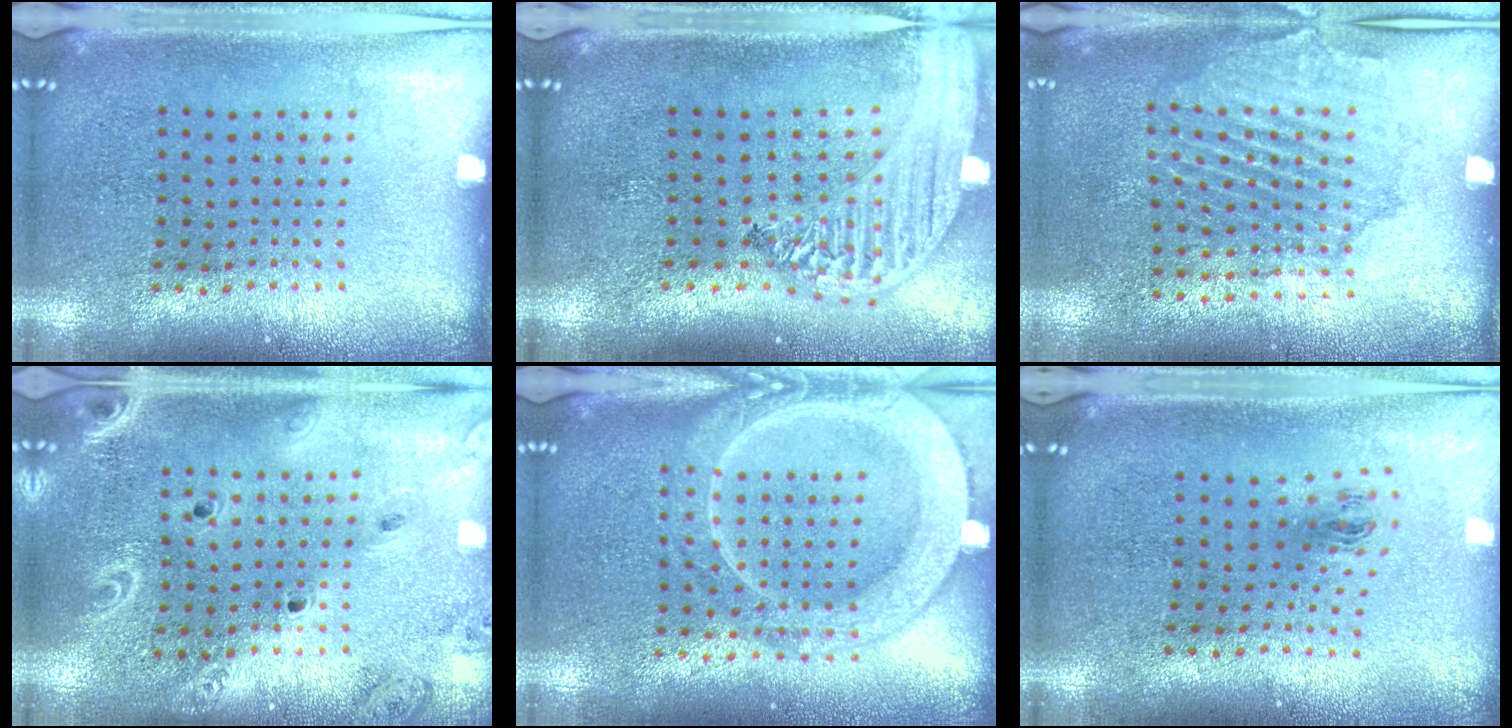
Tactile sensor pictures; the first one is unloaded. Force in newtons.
{"total": 2.5, "press": 2.1, "slide": 1.4}
{"total": 1.6, "press": 1.6, "slide": 0.4}
{"total": 2.2, "press": 2.0, "slide": 0.9}
{"total": 2.7, "press": 2.7, "slide": 0.3}
{"total": 1.0, "press": 0.4, "slide": 0.9}